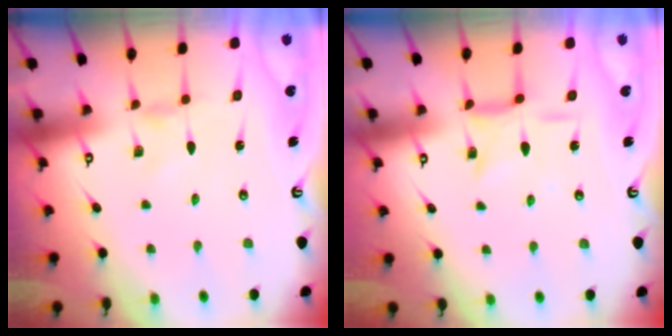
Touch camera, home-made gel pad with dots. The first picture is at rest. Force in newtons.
{"total": 6.1, "press": 6.1, "slide": 0.4}